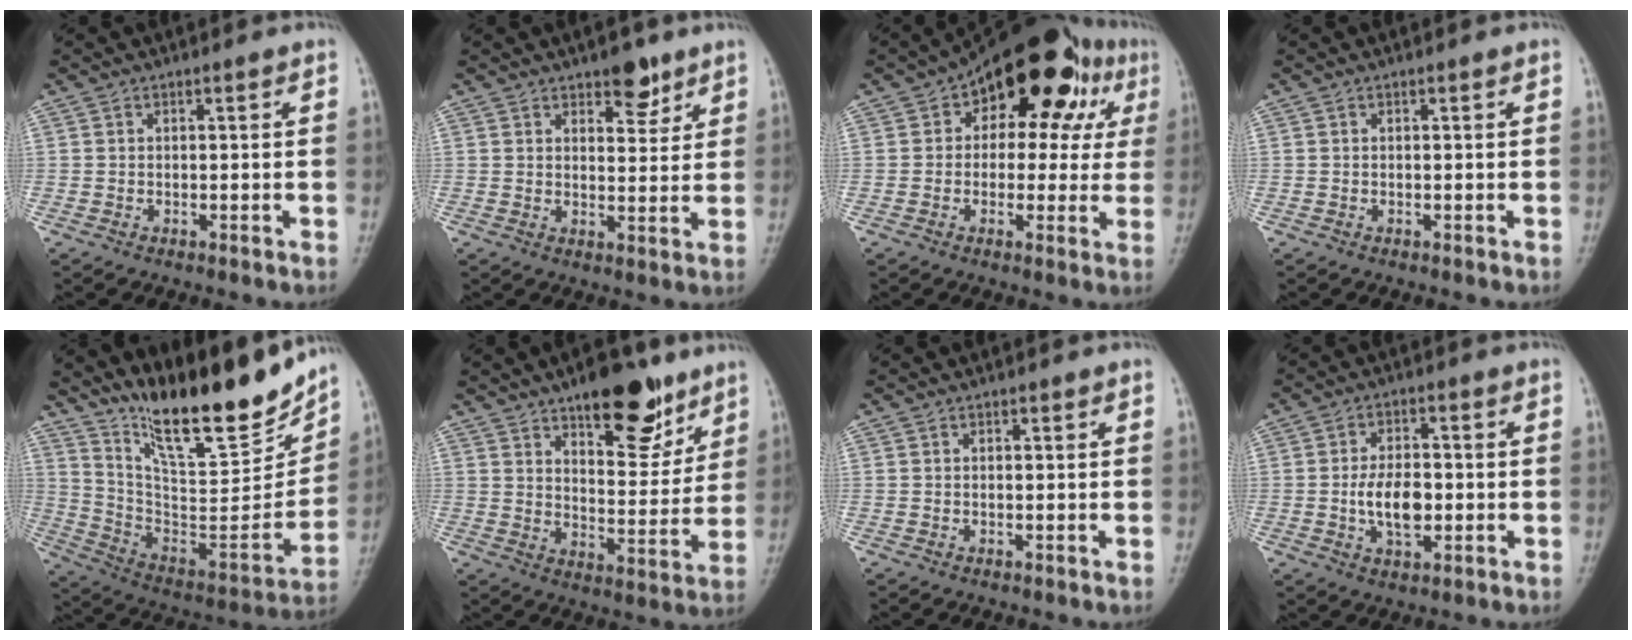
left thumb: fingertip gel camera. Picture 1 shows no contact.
{"total": 5.5, "force": [3.7, 2.7, 3.1], "torque": [-0.015, -0.022, 0.052]}
{"total": 16.2, "force": [5.0, 9.7, 11.9], "torque": [-0.095, 0.026, 0.057]}
{"total": 0.0}
{"total": 23.2, "force": [17.0, 6.3, 14.4], "torque": [-0.190, -0.081, 0.295]}
{"total": 15.2, "force": [9.8, 6.5, 9.7], "torque": [-0.090, -0.059, 0.148]}
{"total": 0.0}
{"total": 7.7, "force": [-1.0, 4.4, 6.2], "torque": [-0.100, 0.002, -0.017]}